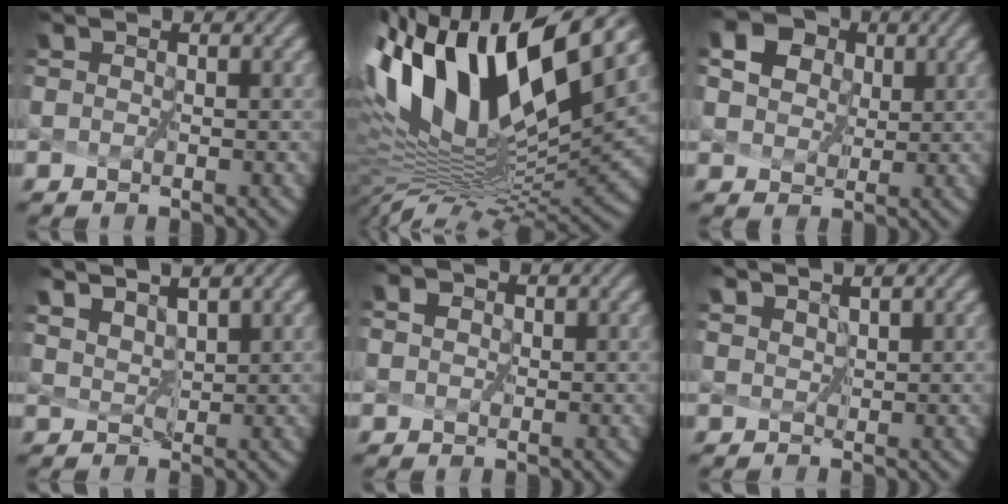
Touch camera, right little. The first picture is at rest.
{"total": 14.8, "force": [5.0, 5.4, 12.9], "torque": [-0.246, 0.016, 0.094]}
{"total": 12.5, "force": [5.8, 9.5, 5.7], "torque": [-0.136, 0.030, 0.101]}
{"total": 3.7, "force": [3.6, 0.2, 0.9], "torque": [-0.029, -0.007, 0.070]}
{"total": 2.3, "force": [1.0, 1.6, 1.3], "torque": [-0.022, 0.012, 0.006]}
{"total": 1.7, "force": [1.6, -0.3, 0.2], "torque": [-0.015, 0.006, 0.038]}